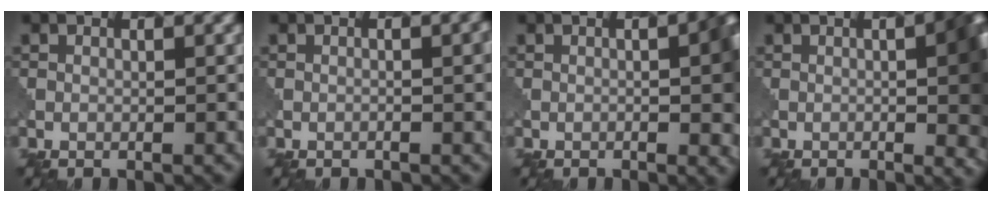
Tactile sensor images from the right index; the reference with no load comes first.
{"total": 1.0, "force": [-0.1, 0.0, 1.0], "torque": [0.000, 0.009, -0.004]}
{"total": 5.6, "force": [-0.1, 1.2, 5.5], "torque": [-0.057, -0.001, 0.001]}
{"total": 8.6, "force": [0.0, 2.3, 8.3], "torque": [-0.066, 0.006, 0.000]}